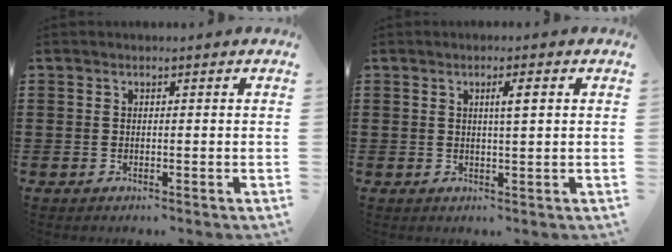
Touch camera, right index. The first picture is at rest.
{"total": 2.4, "force": [0.5, 0.1, 2.4], "torque": [-0.039, -0.003, 0.004]}